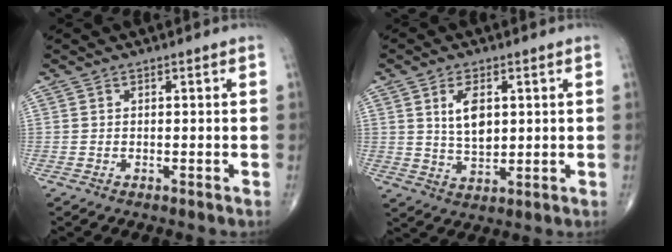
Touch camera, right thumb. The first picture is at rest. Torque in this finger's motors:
{"motor_torque": [-0.23, 0.51, 0.24, 0.23, -0.03]}